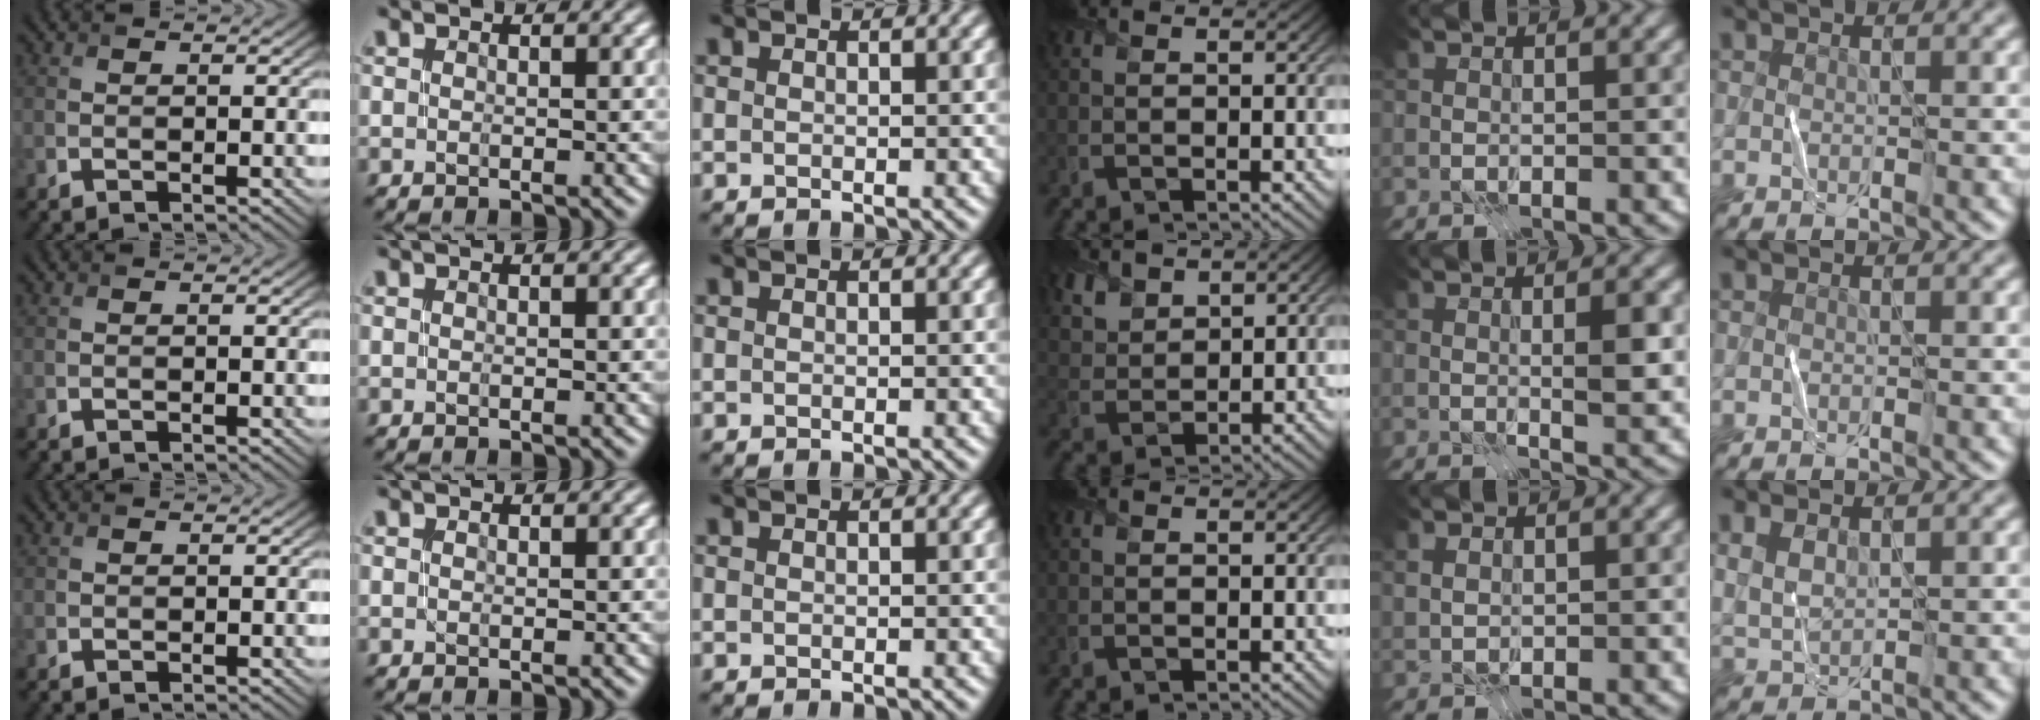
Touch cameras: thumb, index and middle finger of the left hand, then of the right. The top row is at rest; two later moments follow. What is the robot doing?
{"motion": "fold", "object": "shorts"}